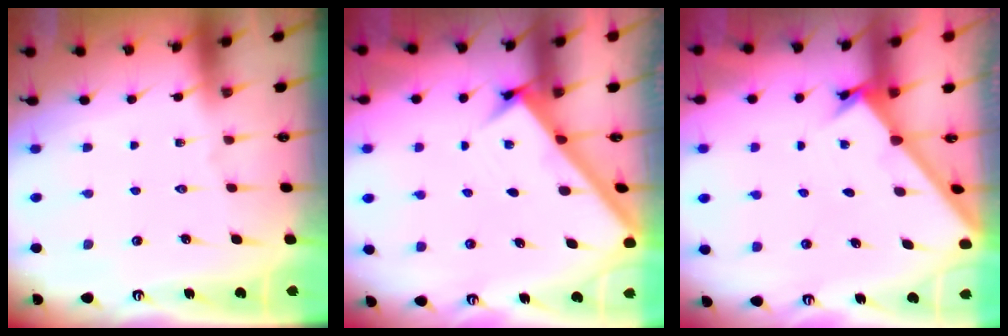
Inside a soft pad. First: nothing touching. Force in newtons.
{"total": 2.7, "press": 2.7, "slide": 0.3}
{"total": 1.7, "press": 1.7, "slide": 0.1}